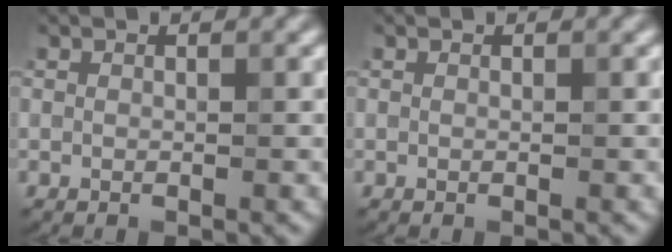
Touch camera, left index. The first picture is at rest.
{"total": 0.0}